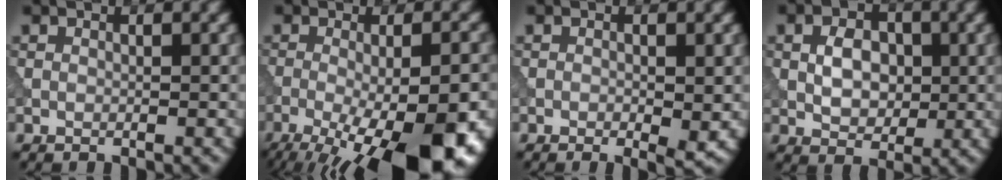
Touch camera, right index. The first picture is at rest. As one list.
[{"total": 14.7, "force": [-6.8, 5.0, 12.0], "torque": [-0.172, -0.026, -0.098]}, {"total": 2.0, "force": [-0.2, 0.7, 1.8], "torque": [-0.022, -0.009, -0.002]}, {"total": 3.7, "force": [0.0, 2.6, 2.7], "torque": [-0.044, -0.001, -0.003]}]